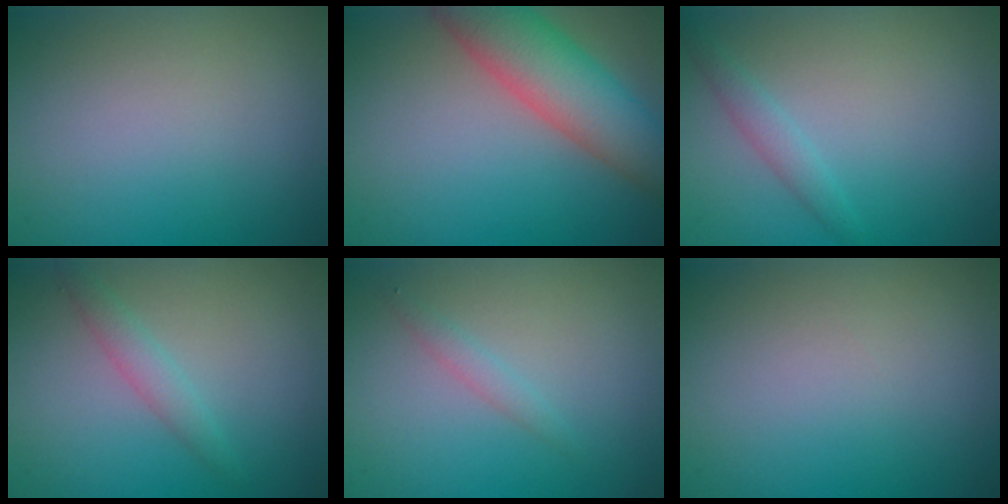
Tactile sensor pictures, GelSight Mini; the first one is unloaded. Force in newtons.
{"total": 7.7, "press": 7.7, "slide": 0.4}
{"total": 1.4, "press": 1.4, "slide": 0.1}
{"total": 1.7, "press": 1.7, "slide": 0.1}
{"total": 1.0, "press": 1.0, "slide": 0.1}
{"total": 0.0}